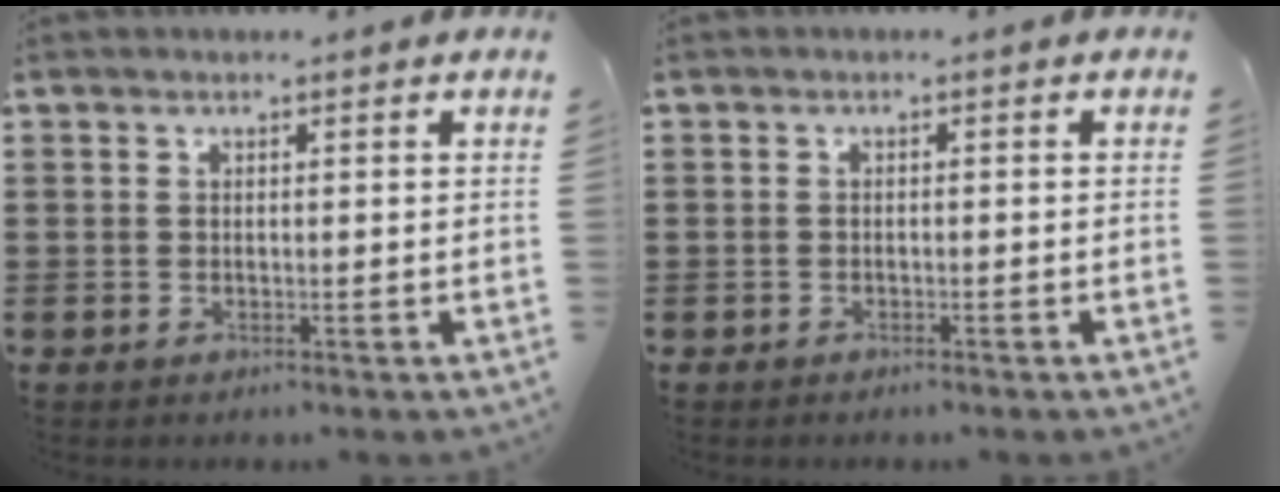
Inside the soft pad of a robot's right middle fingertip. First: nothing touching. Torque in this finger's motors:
{"motor_torque": [-0.25, 0.12, -0.03, -0.01]}